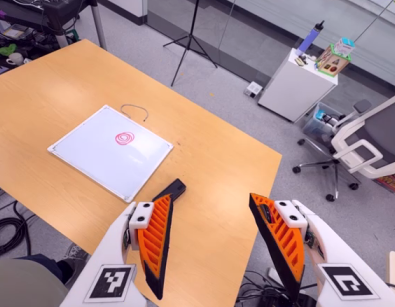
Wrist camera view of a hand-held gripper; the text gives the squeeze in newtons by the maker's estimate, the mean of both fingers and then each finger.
{"total": 0.0}